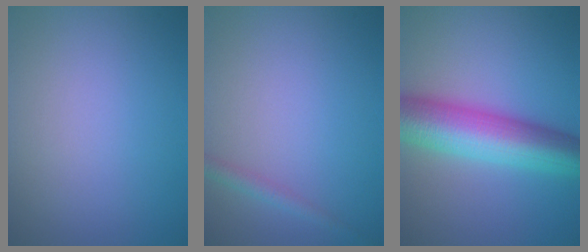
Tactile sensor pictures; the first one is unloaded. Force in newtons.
{"total": 1.3, "press": 1.3, "slide": 0.0}
{"total": 9.0, "press": 9.0, "slide": 0.1}